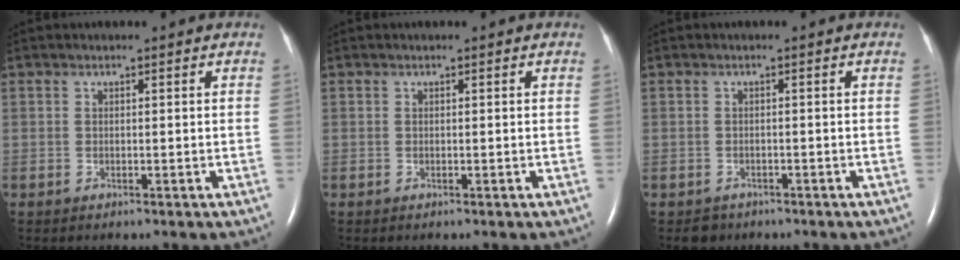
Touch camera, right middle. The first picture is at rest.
{"total": 0.0}
{"total": 1.7, "force": [-1.2, 1.2, -0.1], "torque": [-0.006, 0.003, -0.017]}